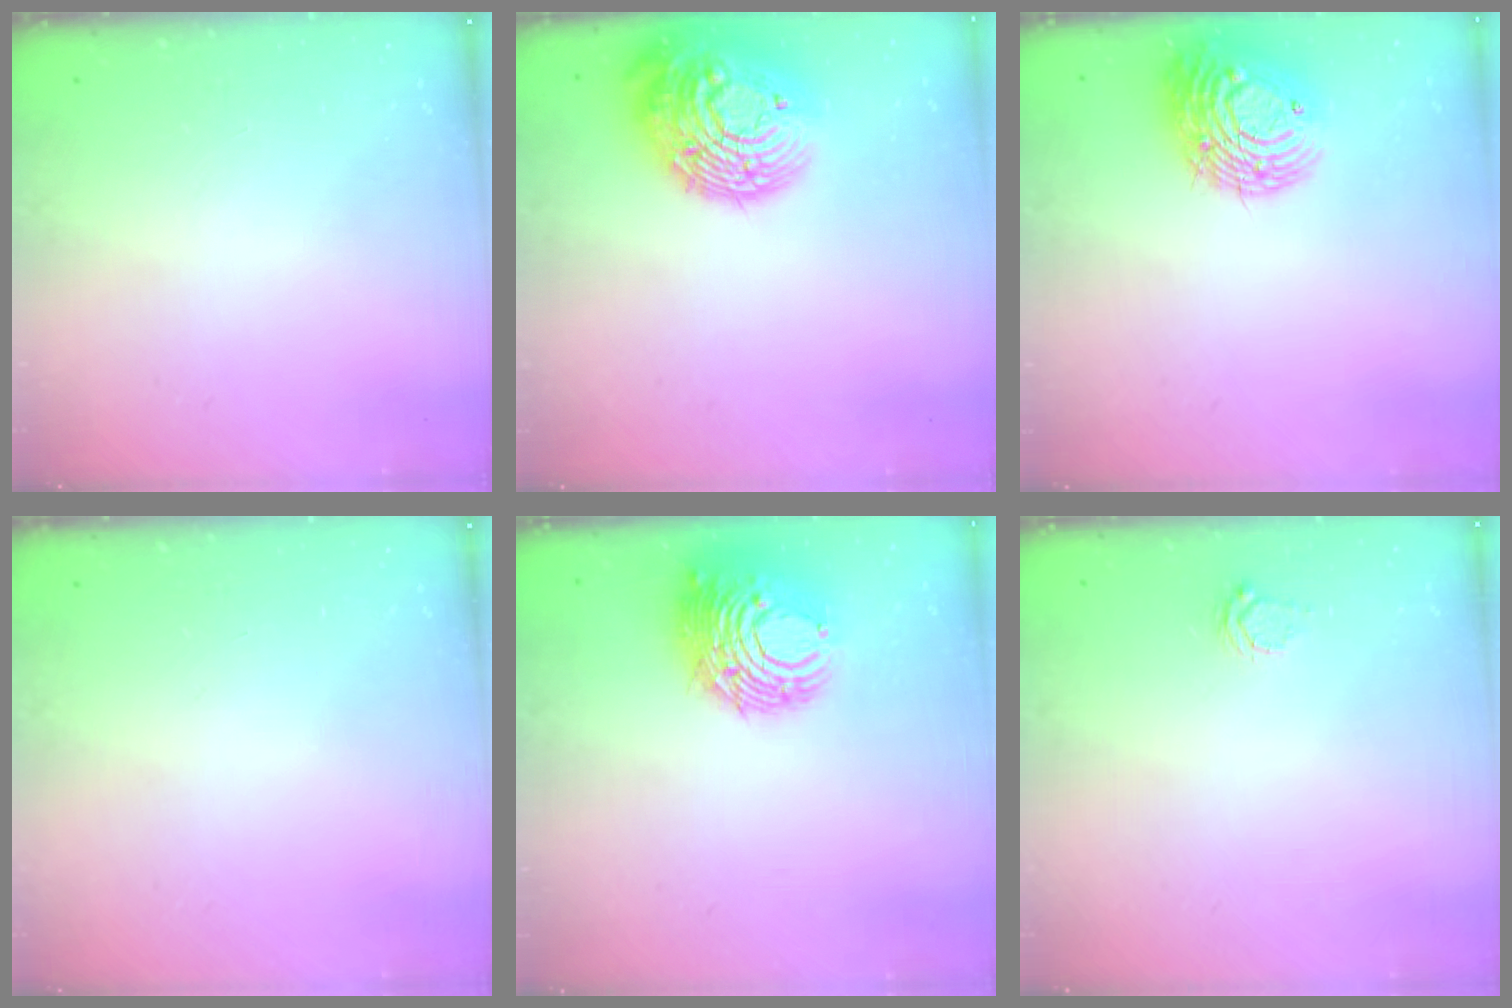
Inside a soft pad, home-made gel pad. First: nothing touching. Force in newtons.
{"total": 21.7, "press": 21.6, "slide": 1.8}
{"total": 14.7, "press": 14.6, "slide": 1.9}
{"total": 0.0}
{"total": 12.5, "press": 12.4, "slide": 1.5}
{"total": 2.6, "press": 2.6, "slide": 0.3}